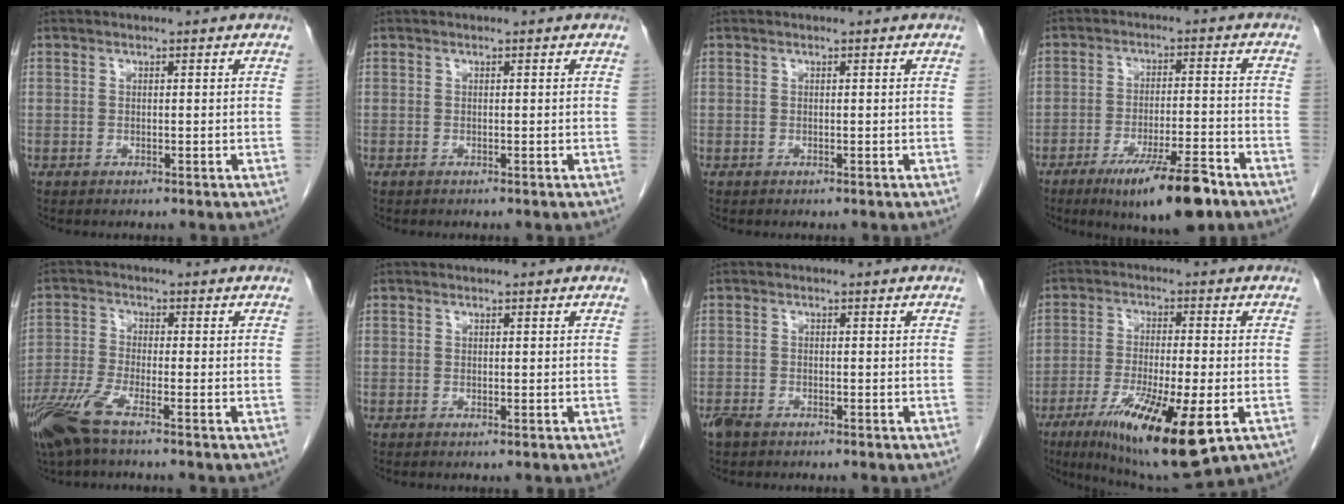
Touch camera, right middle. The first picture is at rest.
{"total": 0.0}
{"total": 0.0}
{"total": 11.4, "force": [-7.5, 1.7, 8.4], "torque": [-0.135, -0.017, -0.116]}
{"total": 7.2, "force": [-4.9, 0.9, 5.3], "torque": [-0.122, -0.017, -0.101]}
{"total": 0.0}
{"total": 2.2, "force": [-1.6, 1.0, 1.1], "torque": [-0.025, -0.002, -0.027]}
{"total": 15.7, "force": [-6.9, 2.4, 13.9], "torque": [-0.226, -0.035, -0.104]}